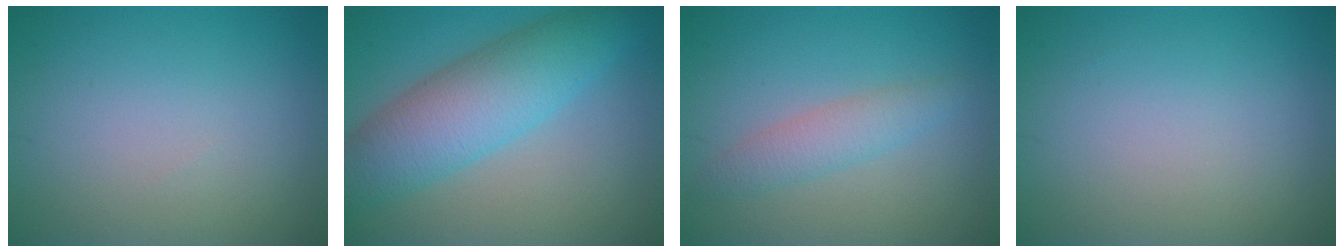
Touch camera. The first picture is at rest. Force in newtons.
{"total": 7.7, "press": 7.7, "slide": 0.1}
{"total": 2.4, "press": 2.4, "slide": 0.0}
{"total": 0.0}